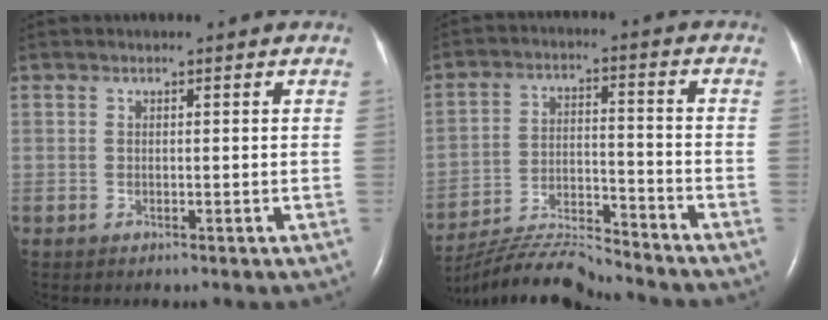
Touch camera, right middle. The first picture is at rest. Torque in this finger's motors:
{"motor_torque": [0.98, -1.16, 0.11, 0.09]}